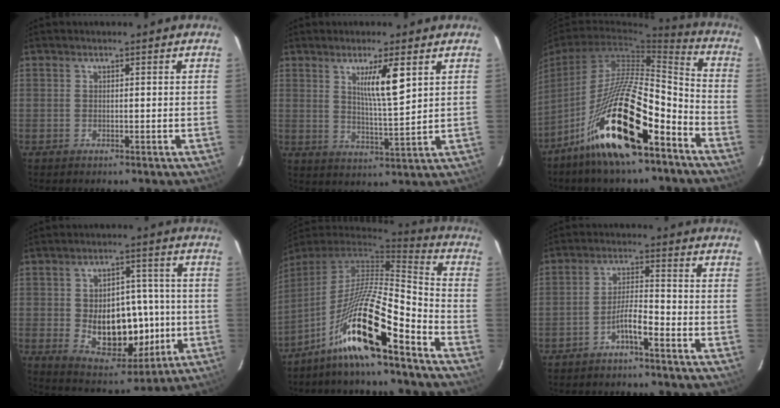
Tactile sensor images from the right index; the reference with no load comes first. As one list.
[{"total": 7.0, "force": [3.1, 0.2, 6.2], "torque": [-0.108, -0.012, 0.056]}, {"total": 21.1, "force": [-12.5, 4.1, 16.6], "torque": [-0.315, -0.023, -0.224]}, {"total": 14.1, "force": [-1.7, 8.2, 11.3], "torque": [-0.171, 0.016, -0.007]}, {"total": 18.3, "force": [-12.0, 0.6, 13.8], "torque": [-0.284, -0.014, -0.224]}, {"total": 4.5, "force": [-3.0, 0.2, 3.4], "torque": [-0.060, 0.010, -0.057]}]